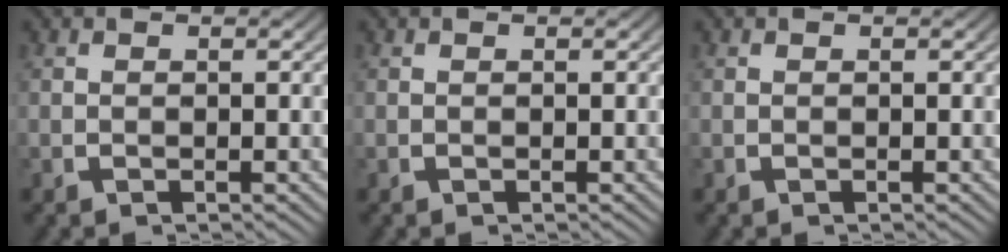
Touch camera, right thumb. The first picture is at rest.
{"total": 0.0}
{"total": 0.0}